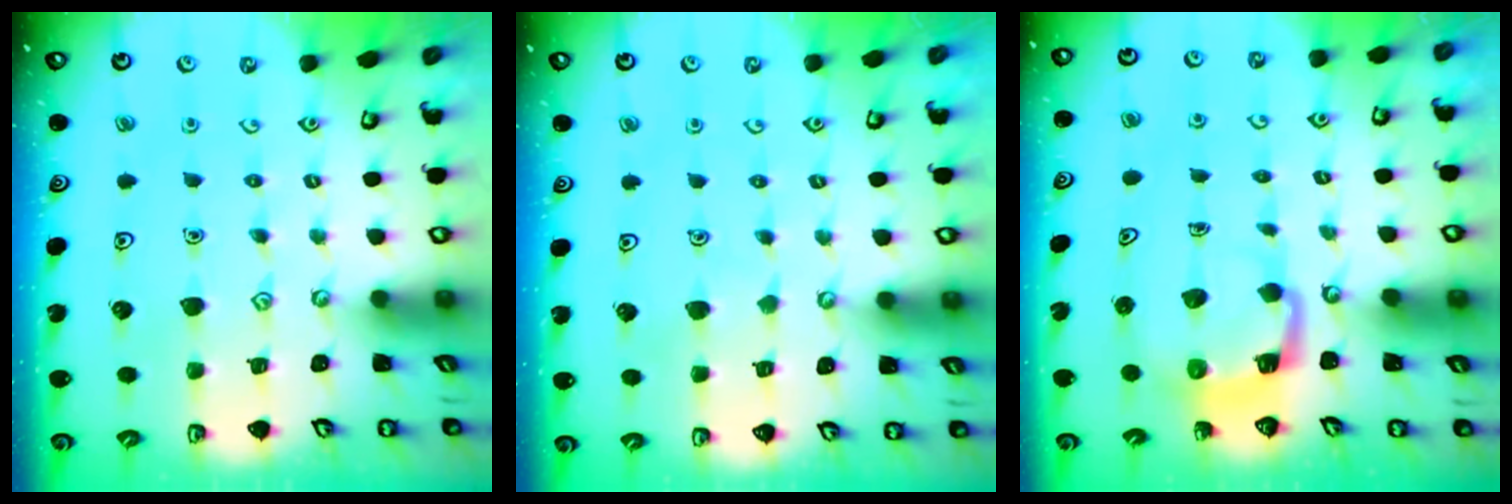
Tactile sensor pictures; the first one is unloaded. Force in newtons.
{"total": 1.4, "press": 1.4, "slide": 0.1}
{"total": 4.3, "press": 4.3, "slide": 0.1}